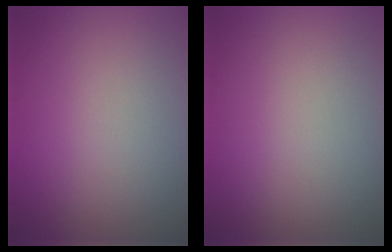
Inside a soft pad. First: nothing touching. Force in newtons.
{"total": 0.0}